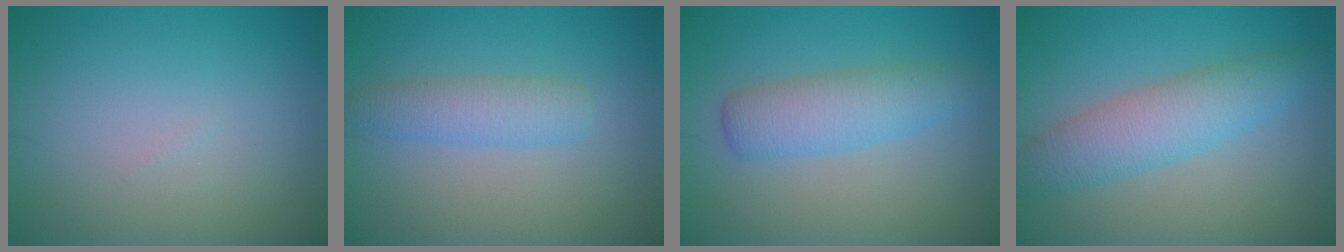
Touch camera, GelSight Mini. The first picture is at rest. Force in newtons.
{"total": 2.8, "press": 2.8, "slide": 0.1}
{"total": 3.9, "press": 3.9, "slide": 0.1}
{"total": 4.9, "press": 4.9, "slide": 0.1}